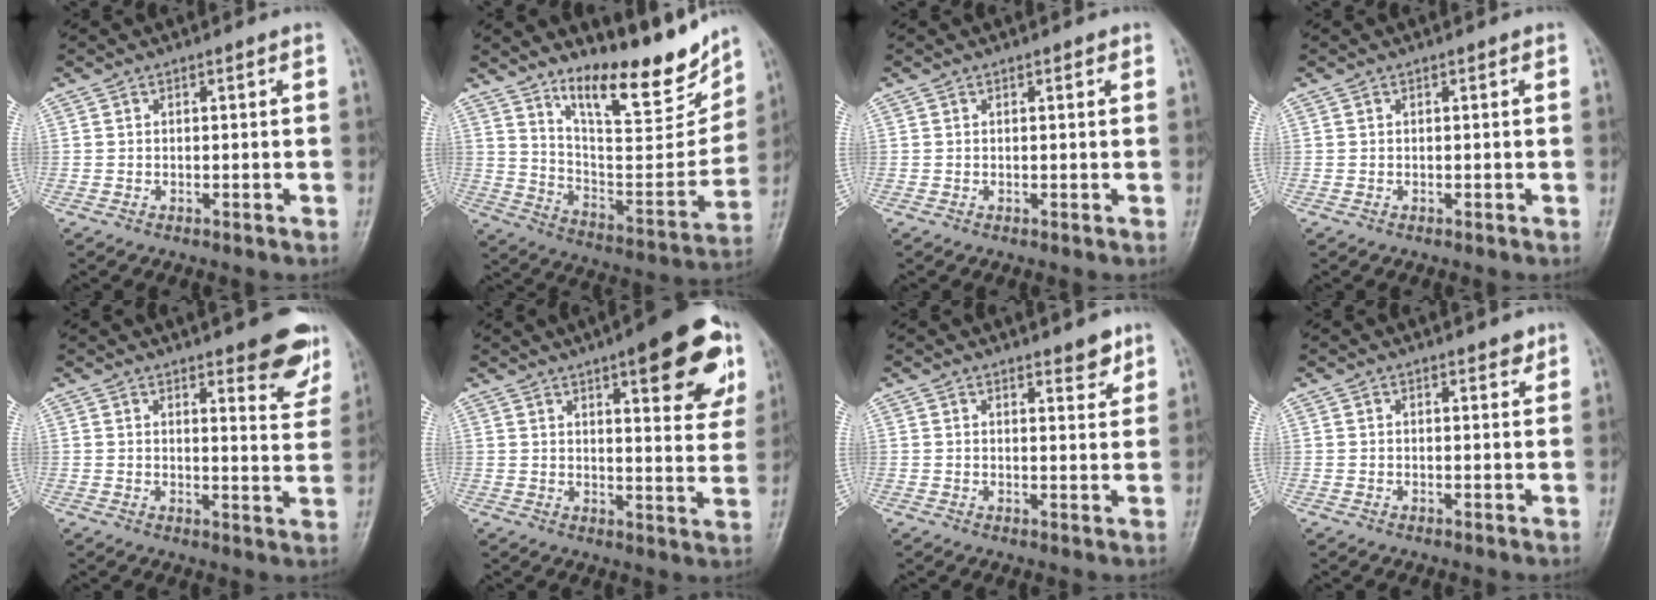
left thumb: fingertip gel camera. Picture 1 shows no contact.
{"total": 18.6, "force": [14.0, 5.2, 11.0], "torque": [-0.124, -0.094, 0.237]}
{"total": 0.7, "force": [0.4, 0.3, 0.4], "torque": [-0.003, -0.001, 0.003]}
{"total": 0.0}
{"total": 10.6, "force": [7.4, 3.2, 7.0], "torque": [-0.049, -0.041, 0.082]}
{"total": 17.5, "force": [9.1, 5.2, 13.9], "torque": [-0.140, -0.031, 0.116]}
{"total": 3.6, "force": [2.8, 1.3, 1.9], "torque": [-0.009, -0.019, 0.037]}
{"total": 1.8, "force": [1.4, 0.7, 0.8], "torque": [-0.001, -0.009, 0.017]}